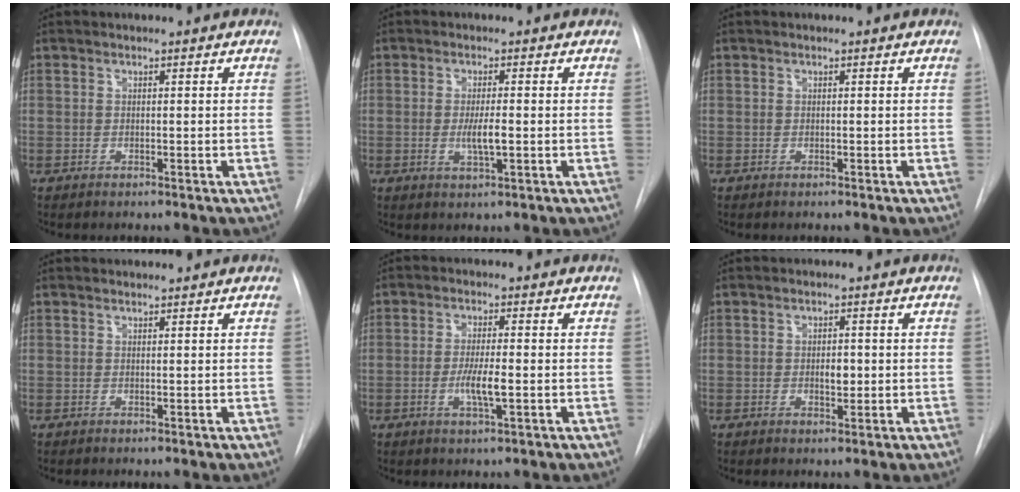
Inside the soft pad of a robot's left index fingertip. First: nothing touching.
{"total": 3.2, "force": [-0.4, 0.4, 3.2], "torque": [-0.061, -0.005, -0.006]}
{"total": 0.0}
{"total": 1.0, "force": [1.0, 0.1, 0.0], "torque": [-0.006, 0.010, 0.020]}
{"total": 4.3, "force": [-0.9, 0.5, 4.1], "torque": [-0.082, -0.006, -0.017]}
{"total": 2.1, "force": [0.0, 1.2, 1.7], "torque": [-0.028, 0.000, 0.001]}